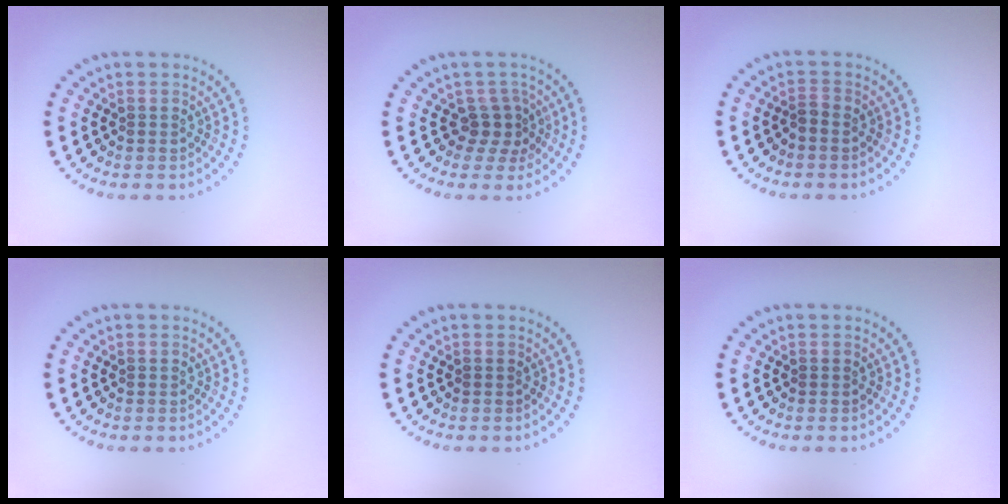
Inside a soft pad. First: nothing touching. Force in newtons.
{"total": 2.2, "press": 1.5, "slide": 1.6}
{"total": 1.0, "press": 0.8, "slide": 0.6}
{"total": 0.0}
{"total": 0.0}
{"total": 0.0}